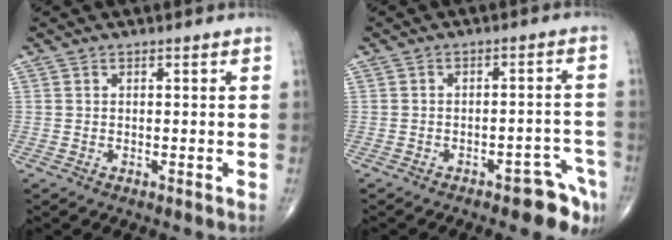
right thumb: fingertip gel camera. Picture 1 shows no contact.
{"total": 7.4, "force": [-4.6, 2.8, 5.1], "torque": [-0.043, 0.036, -0.053]}